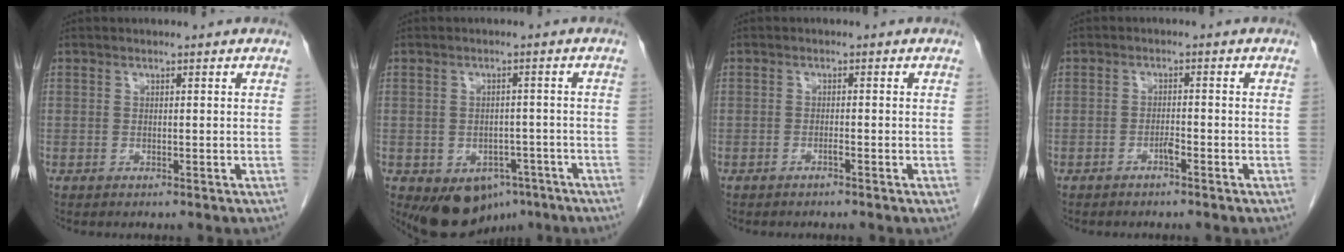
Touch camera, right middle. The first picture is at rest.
{"total": 8.7, "force": [-5.0, 5.7, 4.2], "torque": [-0.058, 0.008, -0.063]}
{"total": 1.1, "force": [-0.7, -0.1, 0.8], "torque": [-0.015, 0.001, -0.014]}
{"total": 1.5, "force": [-1.1, 0.1, 1.0], "torque": [-0.019, 0.002, -0.020]}